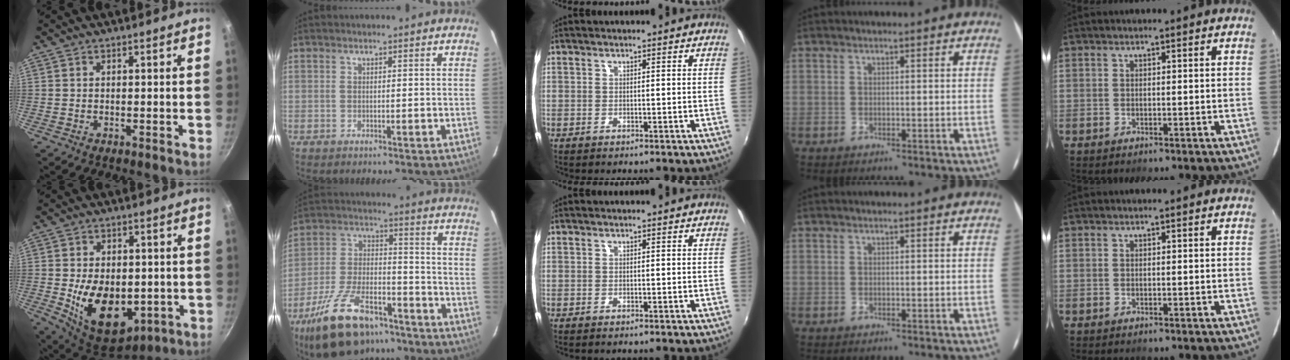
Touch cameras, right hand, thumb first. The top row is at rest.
{"thumb": {"total": 16.4, "force": [-2.6, 10.9, 12.0], "torque": [-0.159, -0.010, -0.020]}, "index": {"total": 21.2, "force": [-14.9, 9.4, 11.8], "torque": [-0.233, -0.006, -0.240]}}